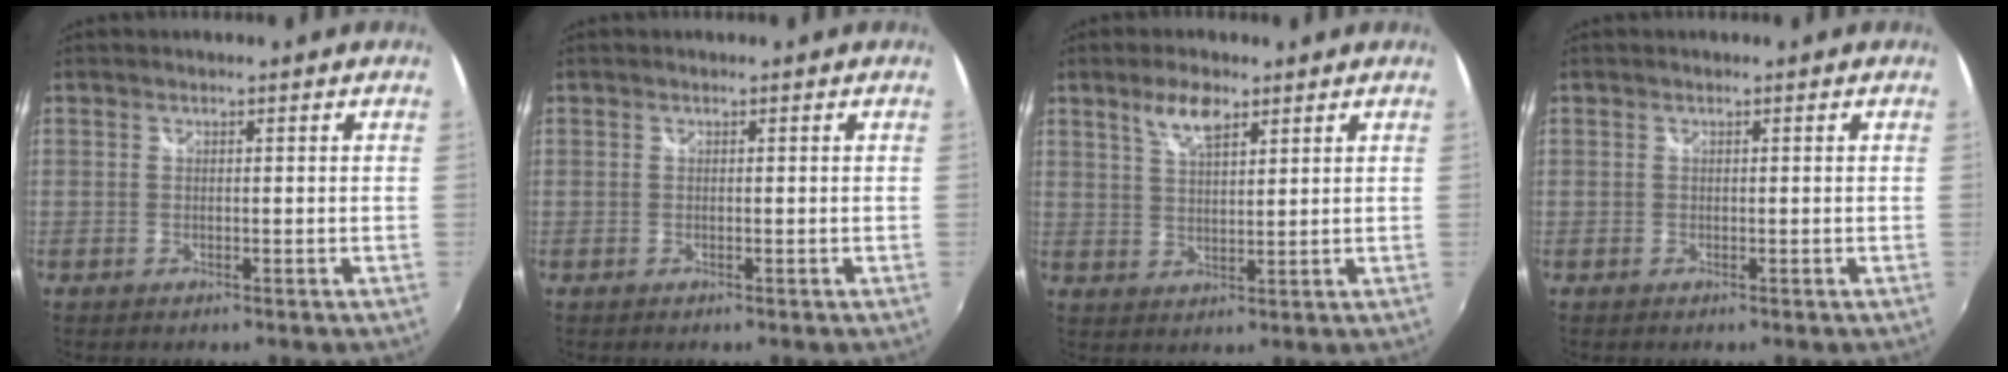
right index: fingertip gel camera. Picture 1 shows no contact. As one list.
[{"total": 0.0}, {"total": 5.5, "force": [3.5, 2.0, 3.8], "torque": [-0.069, 0.006, 0.065]}, {"total": 0.0}]